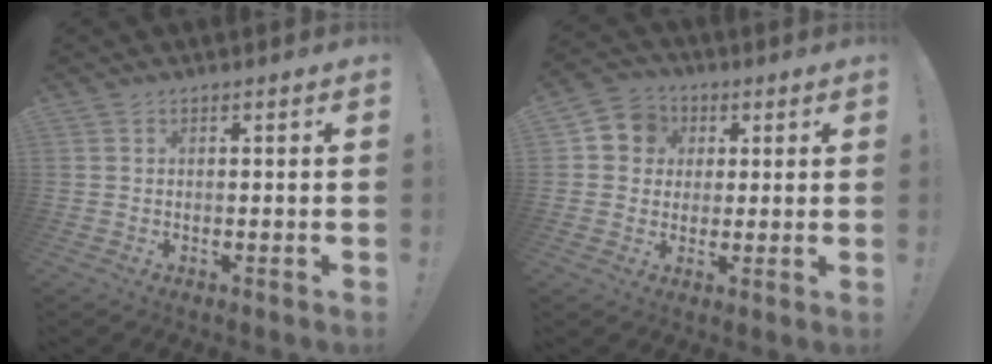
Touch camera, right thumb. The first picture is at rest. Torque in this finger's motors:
{"motor_torque": [0.12, 0.25, 0.19, -0.21, -0.02]}